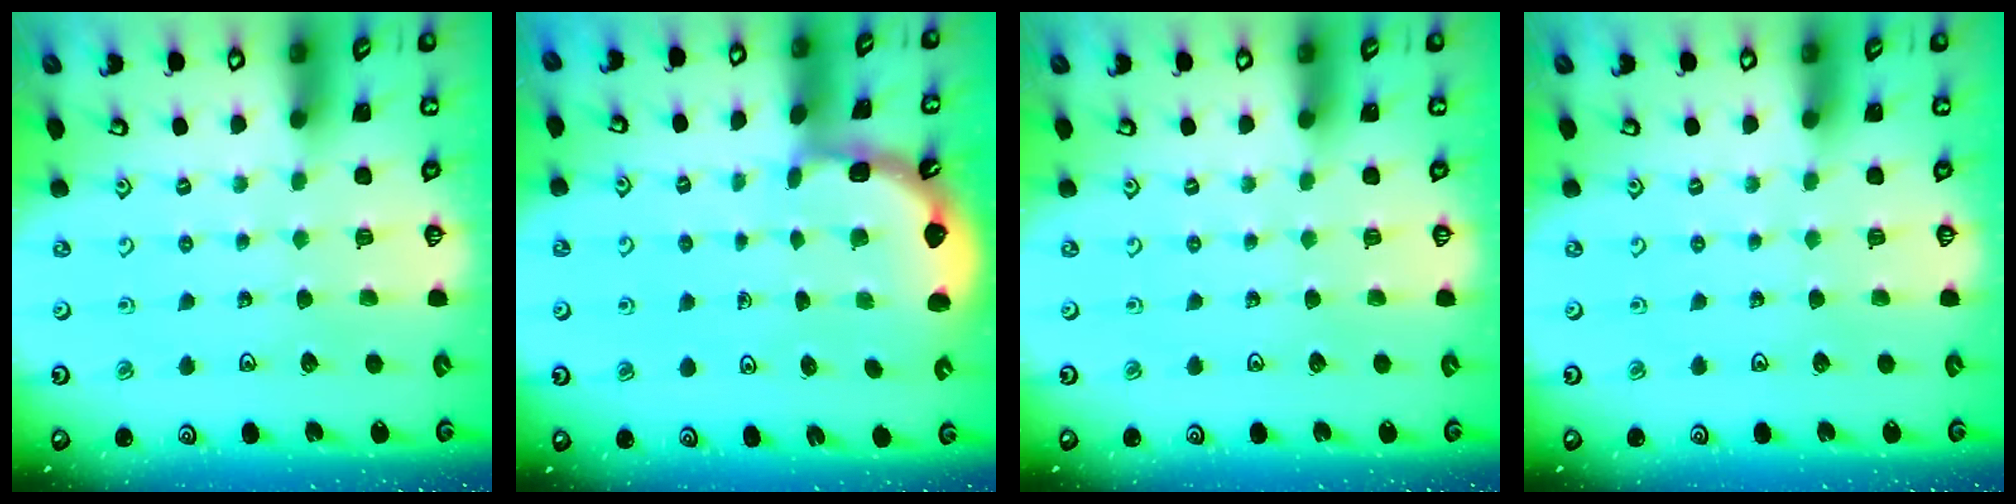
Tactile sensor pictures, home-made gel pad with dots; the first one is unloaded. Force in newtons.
{"total": 2.0, "press": 2.0, "slide": 0.2}
{"total": 0.0}
{"total": 0.0}